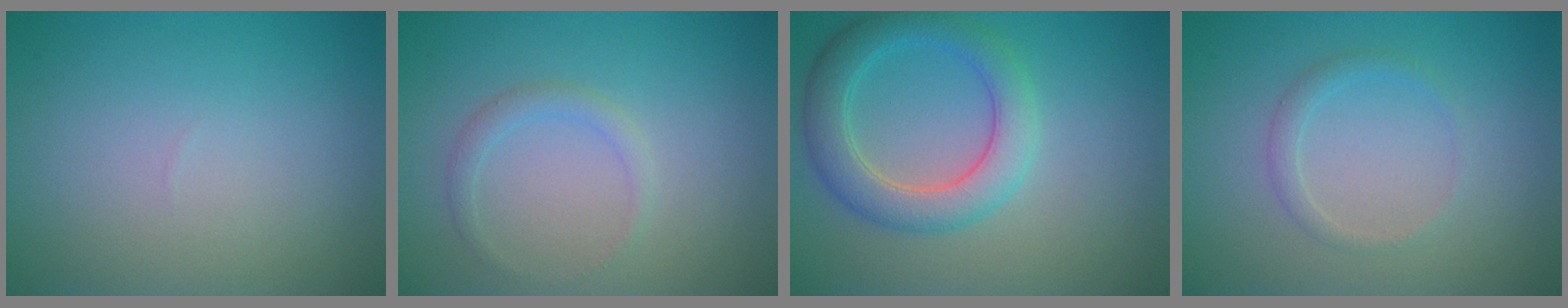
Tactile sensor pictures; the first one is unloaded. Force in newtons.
{"total": 1.3, "press": 1.3, "slide": 0.1}
{"total": 4.6, "press": 4.6, "slide": 0.3}
{"total": 1.3, "press": 1.3, "slide": 0.1}